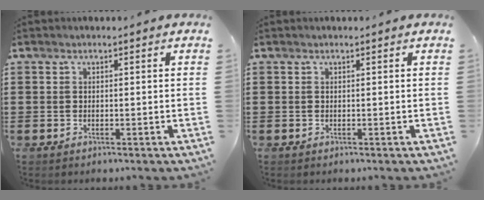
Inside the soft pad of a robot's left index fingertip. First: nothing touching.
{"total": 0.0}